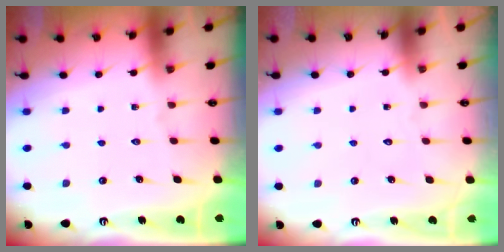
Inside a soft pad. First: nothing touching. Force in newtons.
{"total": 1.5, "press": 1.5, "slide": 0.0}